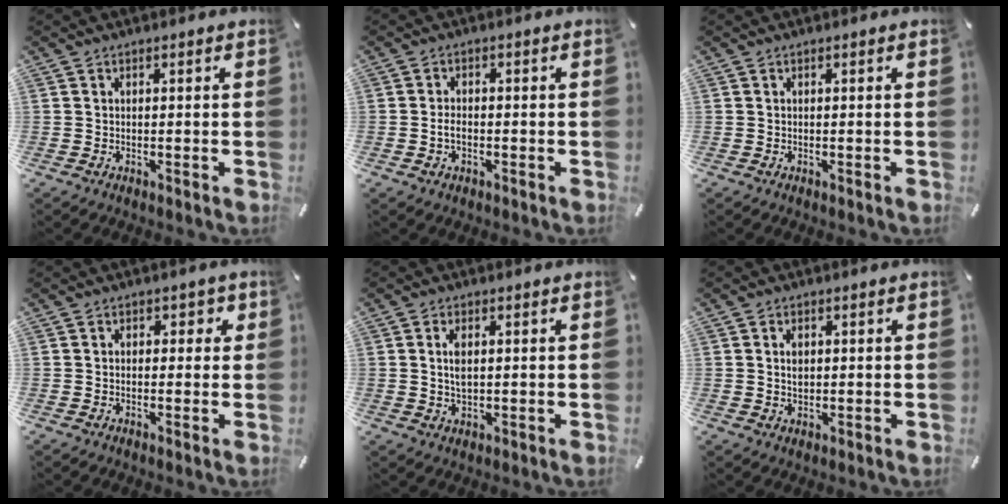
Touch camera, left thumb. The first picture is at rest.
{"total": 2.6, "force": [-0.7, 1.7, 1.9], "torque": [-0.042, 0.002, -0.015]}
{"total": 0.0}
{"total": 2.0, "force": [0.0, 1.6, 1.2], "torque": [-0.009, 0.002, -0.007]}
{"total": 3.7, "force": [0.7, 2.1, 3.0], "torque": [-0.065, 0.001, 0.006]}
{"total": 2.6, "force": [0.5, 1.9, 1.7], "torque": [-0.023, 0.000, 0.004]}